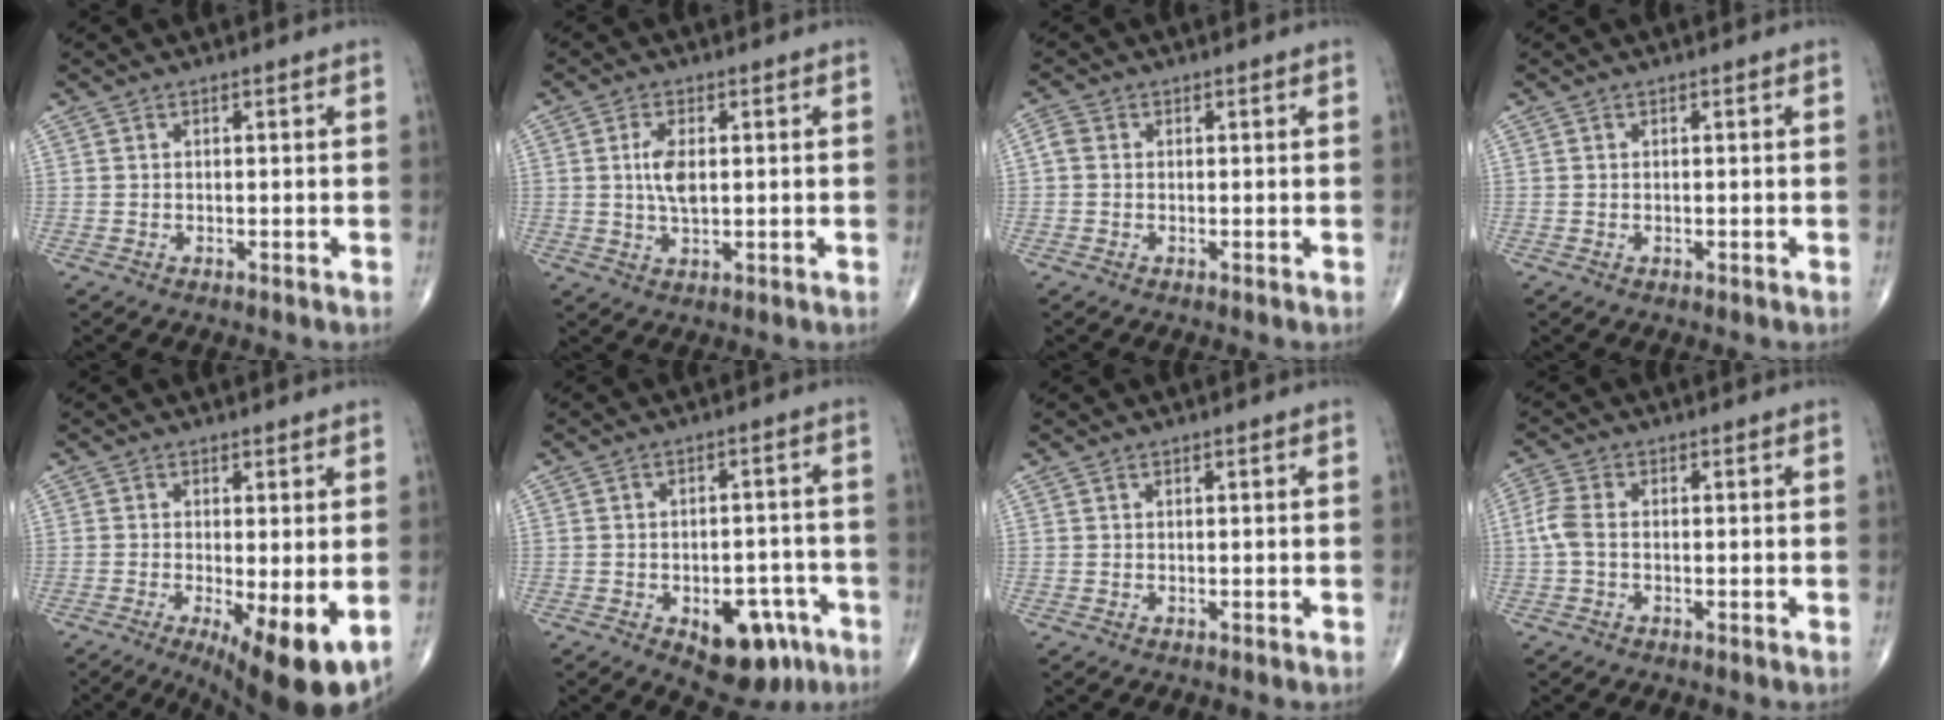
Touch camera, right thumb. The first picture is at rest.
{"total": 4.9, "force": [0.9, 1.8, 4.5], "torque": [-0.097, -0.008, 0.020]}
{"total": 1.8, "force": [0.1, 1.5, 1.0], "torque": [-0.021, 0.004, -0.004]}
{"total": 0.0}
{"total": 11.2, "force": [-3.2, 3.2, 10.2], "torque": [-0.150, -0.023, -0.041]}
{"total": 11.6, "force": [-5.4, 6.5, 7.9], "torque": [-0.068, 0.031, -0.063]}
{"total": 0.0}
{"total": 3.8, "force": [-0.3, 2.2, 3.1], "torque": [-0.084, 0.007, -0.015]}